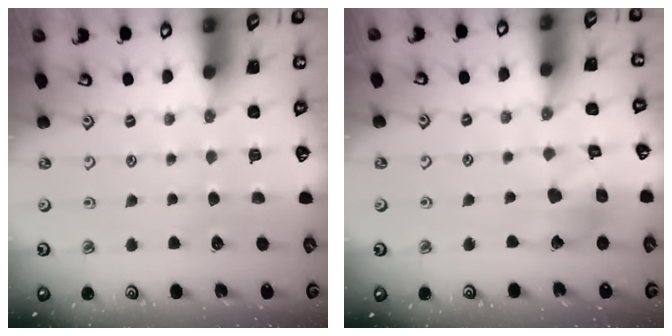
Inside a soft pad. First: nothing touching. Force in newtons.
{"total": 12.0, "press": 11.9, "slide": 1.7}